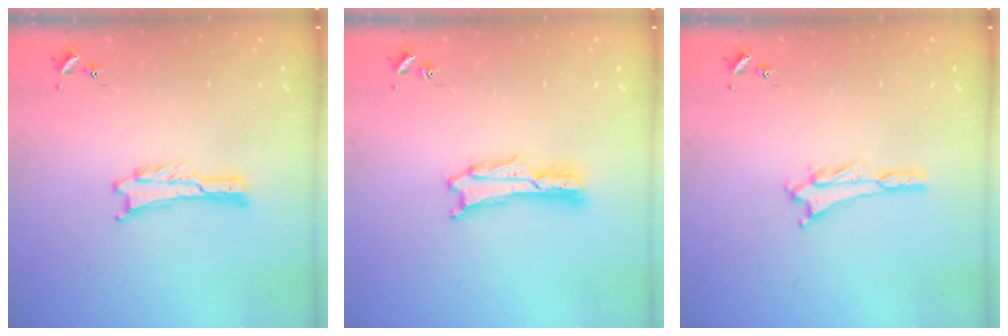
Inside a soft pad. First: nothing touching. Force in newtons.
{"total": 1.4, "press": 1.4, "slide": 0.0}
{"total": 1.8, "press": 1.8, "slide": 0.1}